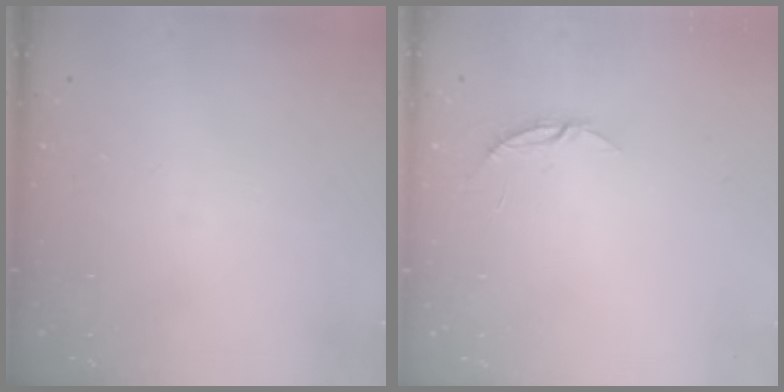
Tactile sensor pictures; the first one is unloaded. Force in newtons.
{"total": 3.8, "press": 3.8, "slide": 0.2}